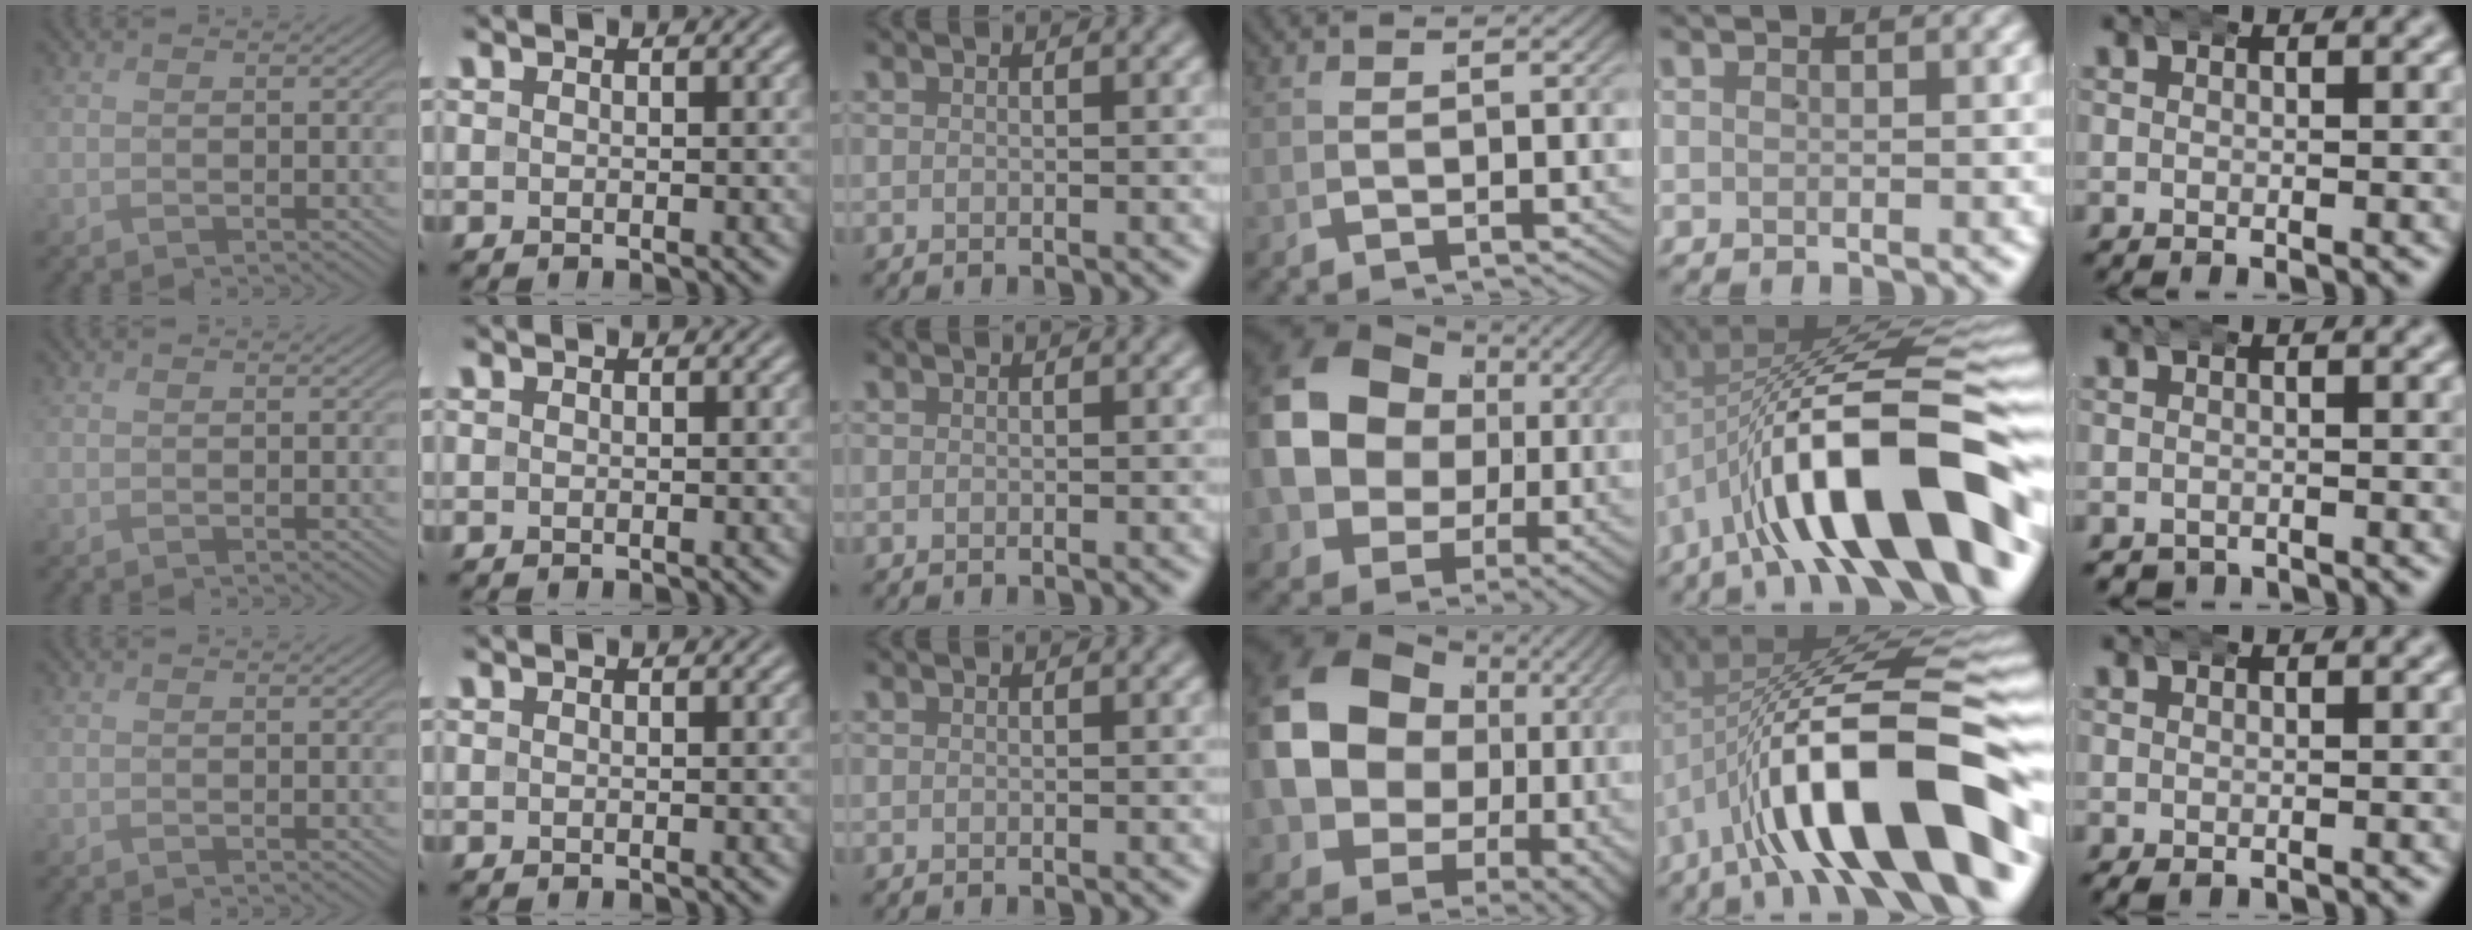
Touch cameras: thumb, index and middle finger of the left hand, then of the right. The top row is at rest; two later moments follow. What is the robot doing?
{"motion": "wrap", "object": "aluminum foil"}